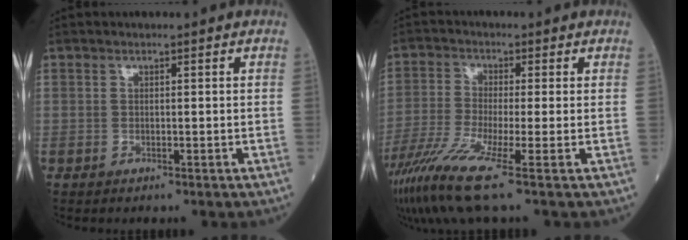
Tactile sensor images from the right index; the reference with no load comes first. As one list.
[{"total": 10.3, "force": [-5.9, -0.4, 8.4], "torque": [-0.172, -0.035, -0.112]}]